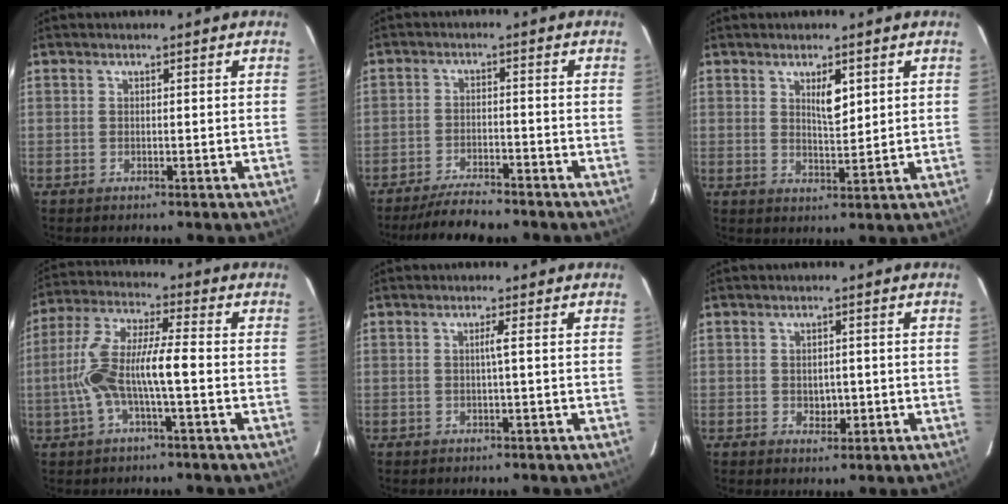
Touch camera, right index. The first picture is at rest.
{"total": 6.9, "force": [-6.4, 0.5, 2.5], "torque": [-0.041, -0.018, -0.109]}
{"total": 3.8, "force": [1.7, 1.1, 3.2], "torque": [-0.056, -0.003, 0.033]}
{"total": 10.3, "force": [-2.0, 1.5, 10.0], "torque": [-0.213, 0.023, -0.042]}
{"total": 1.0, "force": [0.0, -0.4, 1.0], "torque": [-0.012, 0.002, -0.002]}
{"total": 2.3, "force": [-0.4, 1.6, 1.6], "torque": [-0.023, 0.001, 0.000]}